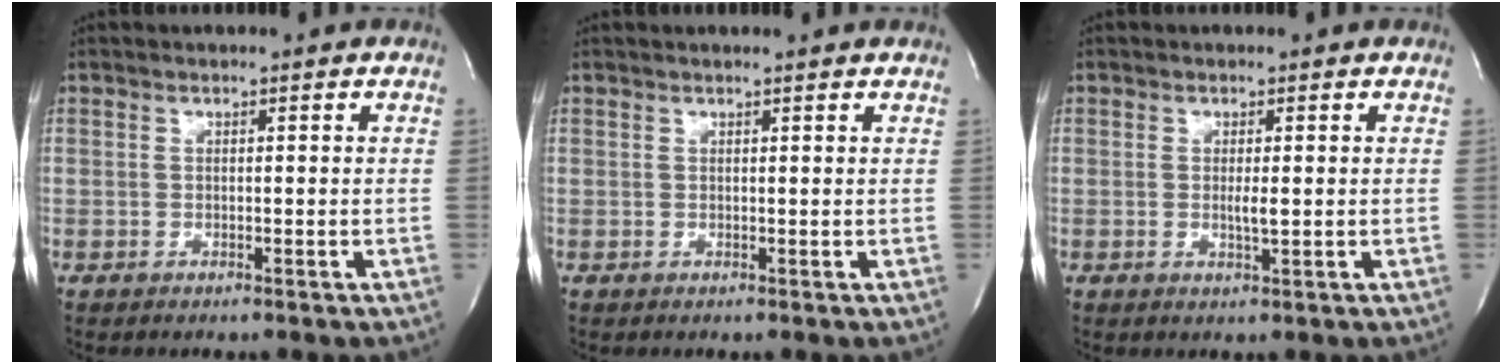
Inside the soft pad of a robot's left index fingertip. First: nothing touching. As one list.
[{"total": 2.9, "force": [2.7, -0.1, 1.0], "torque": [-0.017, 0.015, 0.028]}, {"total": 1.7, "force": [0.0, 0.1, 1.6], "torque": [-0.033, -0.004, 0.001]}]